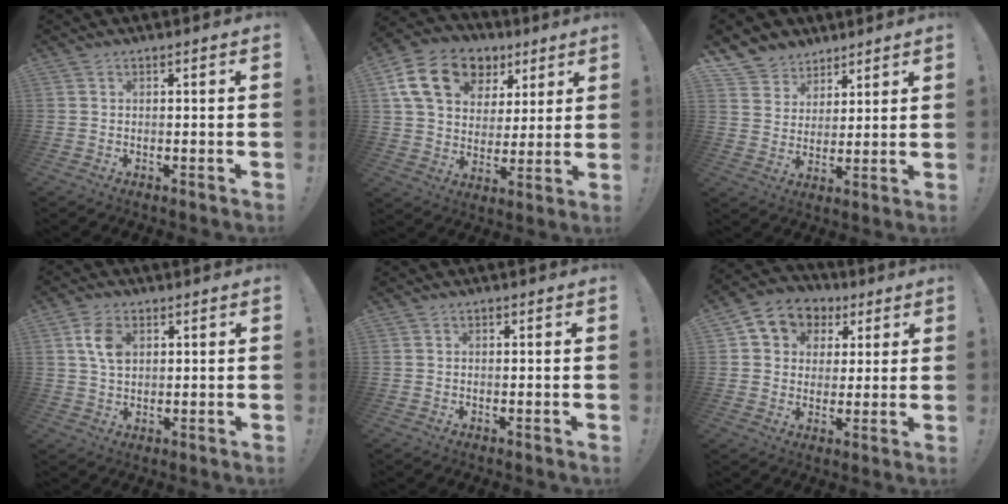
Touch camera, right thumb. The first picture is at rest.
{"total": 18.8, "force": [8.3, 13.5, 10.1], "torque": [-0.156, -0.027, 0.160]}
{"total": 7.8, "force": [5.6, 5.5, 0.4], "torque": [-0.019, -0.049, 0.114]}
{"total": 7.2, "force": [2.2, 4.8, 5.0], "torque": [-0.090, 0.004, 0.041]}
{"total": 0.6, "force": [0.0, 0.6, 0.1], "torque": [-0.003, 0.004, -0.001]}
{"total": 8.8, "force": [3.1, 7.7, 2.9], "torque": [-0.046, -0.012, 0.065]}